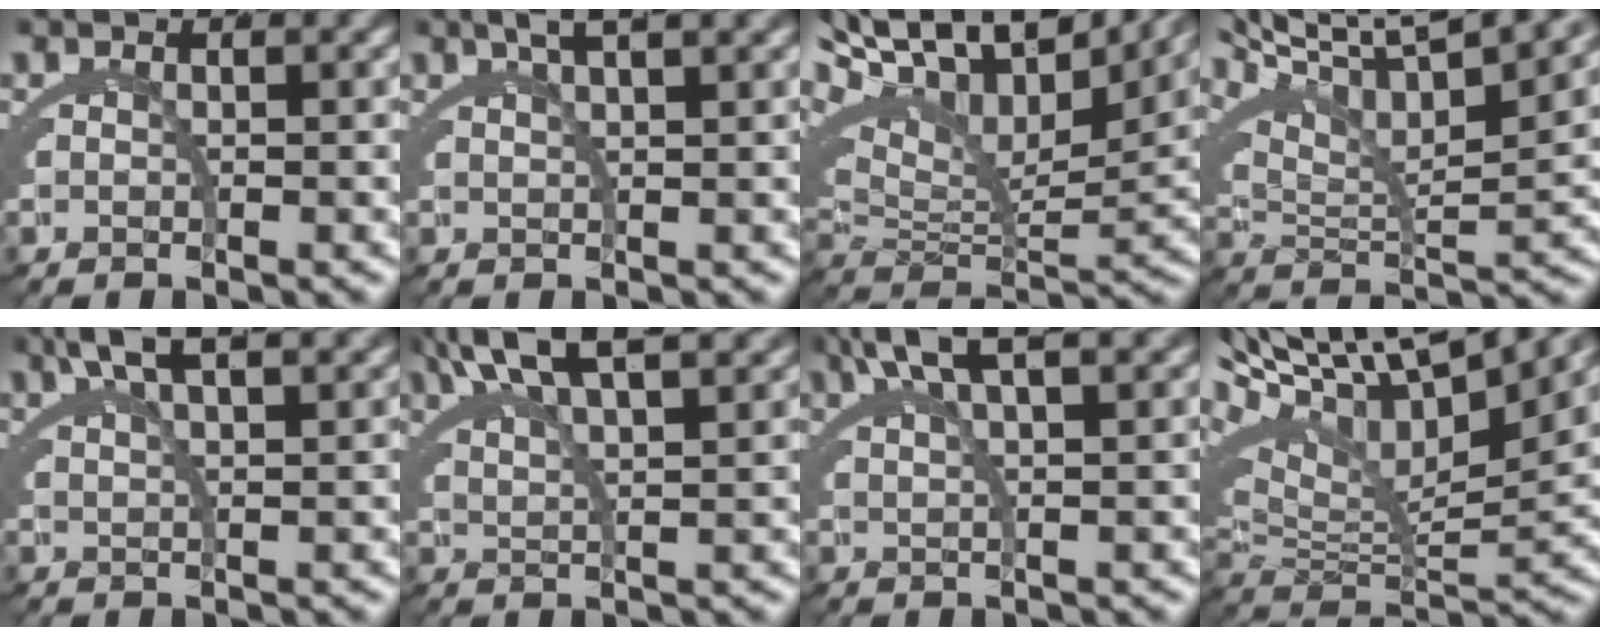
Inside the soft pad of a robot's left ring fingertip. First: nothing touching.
{"total": 2.7, "force": [2.3, -0.5, 1.2], "torque": [-0.018, 0.017, 0.038]}
{"total": 12.9, "force": [7.2, 5.8, 8.9], "torque": [-0.137, 0.037, 0.103]}
{"total": 9.0, "force": [5.9, 2.1, 6.4], "torque": [-0.084, 0.026, 0.090]}
{"total": 4.2, "force": [3.6, -1.1, 1.9], "torque": [-0.027, 0.018, 0.061]}
{"total": 6.1, "force": [5.1, -1.0, 3.0], "torque": [-0.048, 0.015, 0.088]}
{"total": 4.8, "force": [3.9, -1.2, 2.5], "torque": [-0.038, 0.019, 0.068]}
{"total": 12.4, "force": [6.9, 5.4, 8.8], "torque": [-0.139, 0.031, 0.103]}